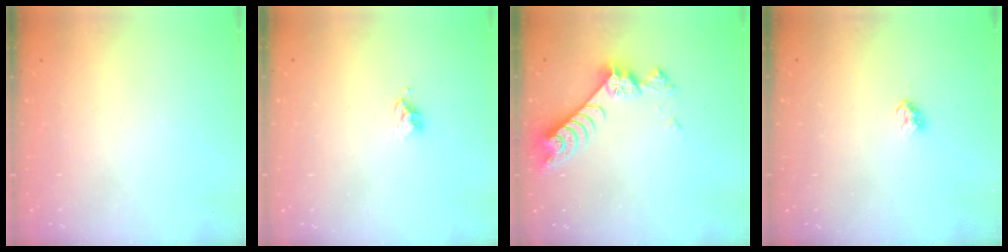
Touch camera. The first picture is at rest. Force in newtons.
{"total": 3.7, "press": 3.7, "slide": 0.6}
{"total": 8.7, "press": 8.7, "slide": 0.4}
{"total": 3.0, "press": 3.0, "slide": 0.3}